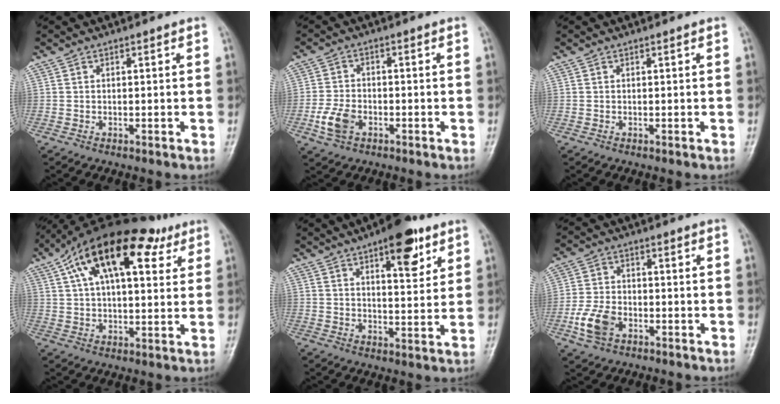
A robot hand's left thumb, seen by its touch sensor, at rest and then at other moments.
{"total": 5.9, "force": [-2.4, 3.8, 3.7], "torque": [-0.075, 0.007, -0.048]}
{"total": 0.0}
{"total": 21.2, "force": [9.9, 10.0, 15.8], "torque": [-0.241, 0.014, 0.161]}
{"total": 10.7, "force": [6.0, 4.1, 7.9], "torque": [-0.085, -0.027, 0.083]}
{"total": 7.4, "force": [-3.1, 4.8, 4.6], "torque": [-0.092, 0.012, -0.062]}